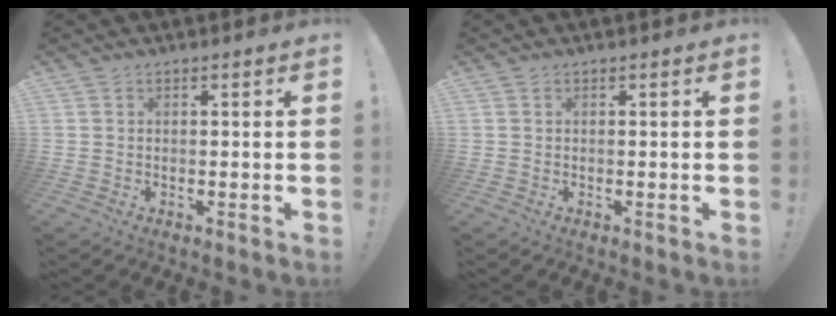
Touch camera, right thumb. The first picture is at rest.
{"total": 0.0}